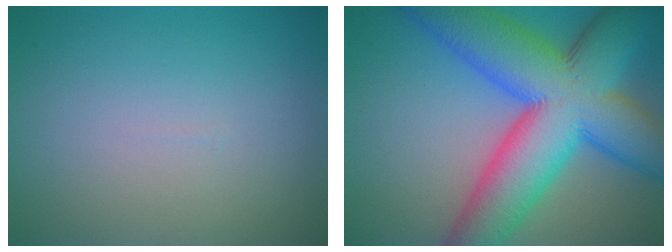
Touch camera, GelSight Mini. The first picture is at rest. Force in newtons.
{"total": 15.4, "press": 15.4, "slide": 0.6}